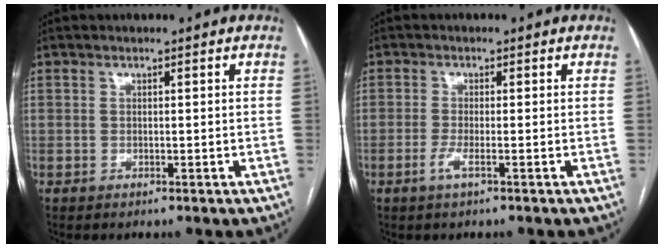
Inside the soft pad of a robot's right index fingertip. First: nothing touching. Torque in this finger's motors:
{"motor_torque": [0.16, -0.06, 0.06, 0.02]}